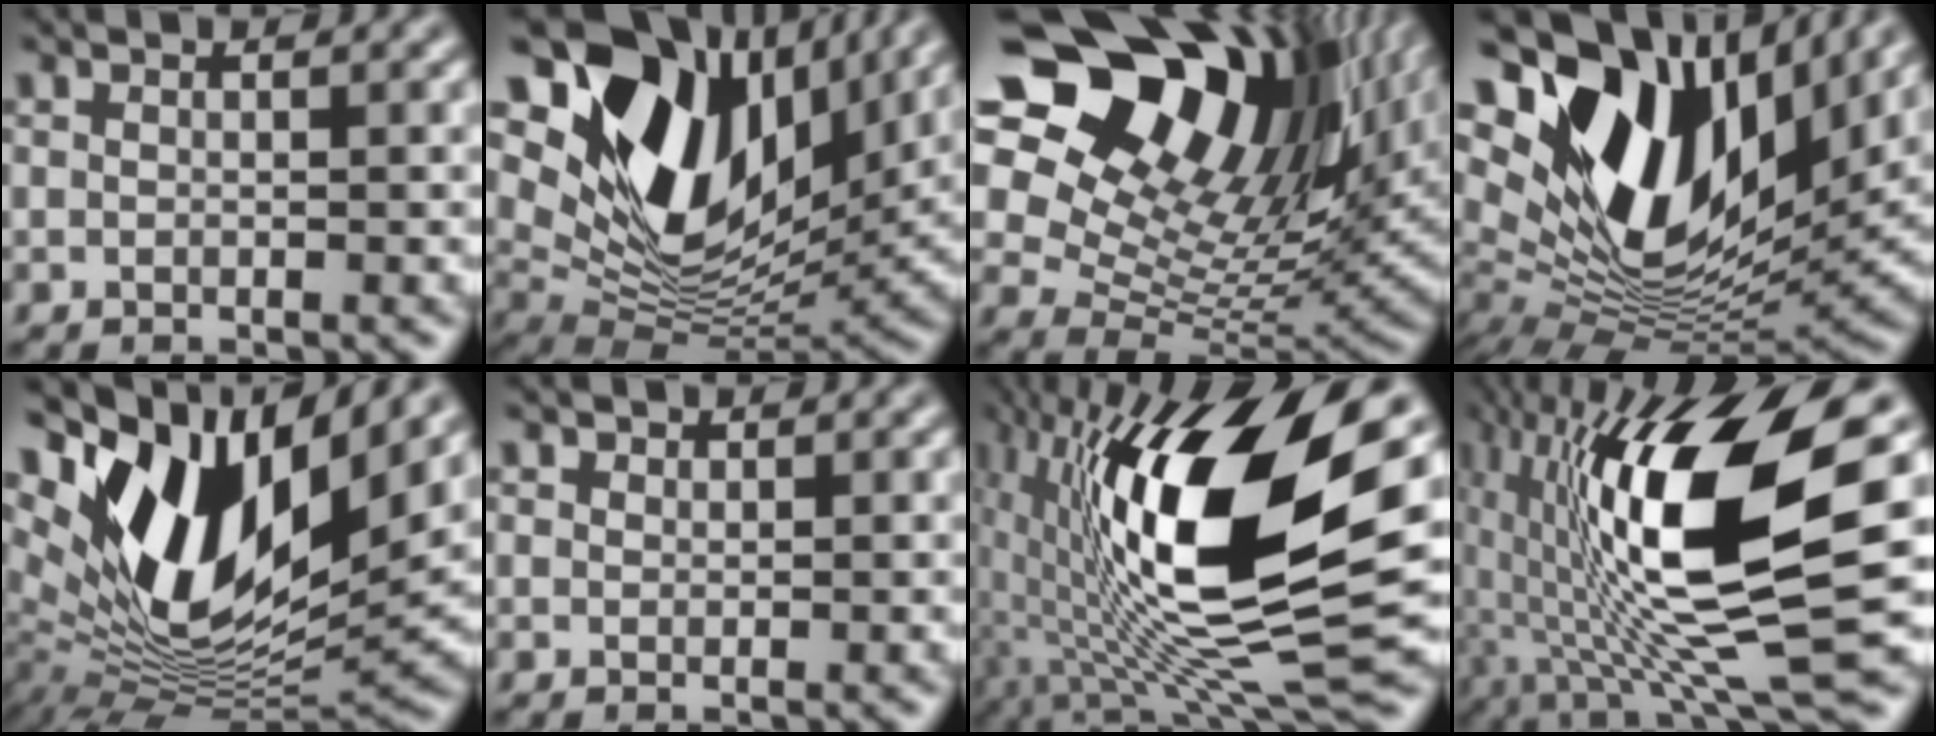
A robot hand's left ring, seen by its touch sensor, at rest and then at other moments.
{"total": 15.0, "force": [6.9, 8.7, 10.1], "torque": [-0.181, 0.022, 0.124]}
{"total": 17.7, "force": [9.2, 10.0, 11.3], "torque": [-0.192, 0.030, 0.161]}
{"total": 14.7, "force": [5.3, 8.1, 11.1], "torque": [-0.213, 0.013, 0.090]}
{"total": 14.0, "force": [5.2, 6.4, 11.3], "torque": [-0.215, 0.005, 0.096]}
{"total": 1.2, "force": [0.8, 0.8, 0.3], "torque": [-0.002, 0.007, 0.003]}
{"total": 15.4, "force": [2.5, 5.0, 14.4], "torque": [-0.244, -0.005, 0.037]}
{"total": 14.1, "force": [1.4, 4.0, 13.5], "torque": [-0.235, -0.009, 0.026]}